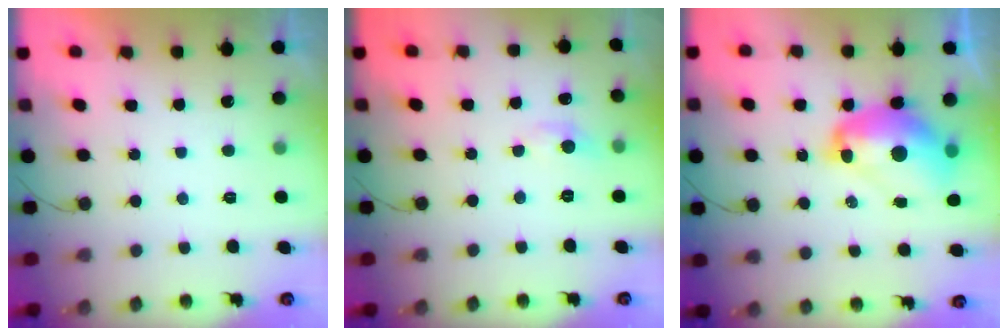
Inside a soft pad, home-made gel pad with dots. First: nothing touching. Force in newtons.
{"total": 2.8, "press": 2.8, "slide": 0.4}
{"total": 13.9, "press": 13.8, "slide": 1.7}